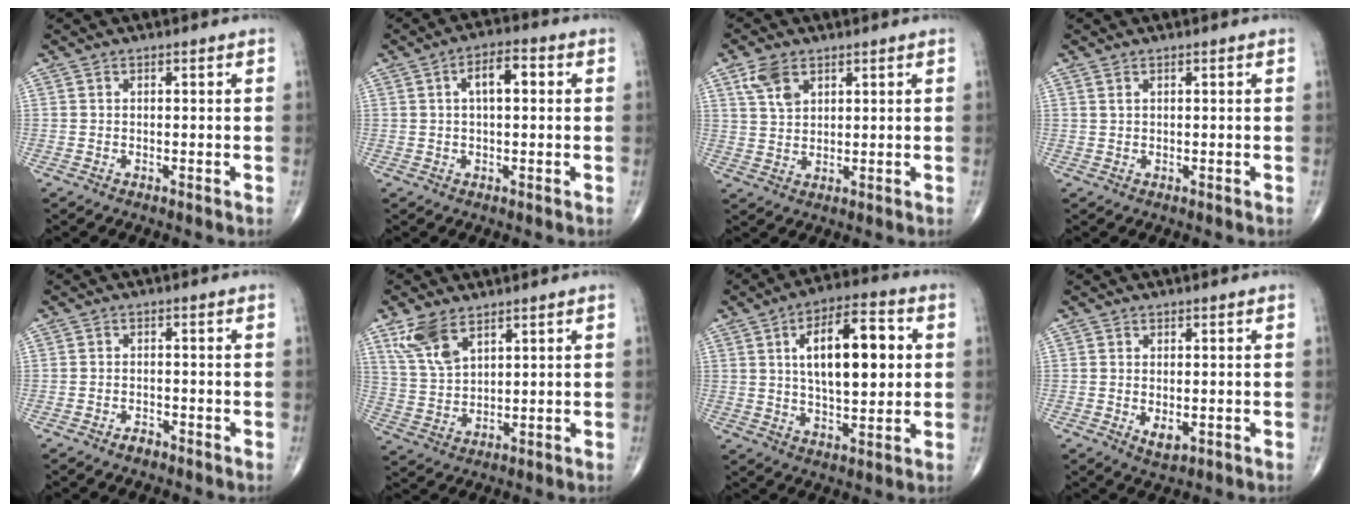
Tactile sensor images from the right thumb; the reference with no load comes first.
{"total": 5.8, "force": [1.2, 2.6, 5.1], "torque": [-0.079, 0.013, 0.015]}
{"total": 5.5, "force": [2.9, 3.2, 3.3], "torque": [-0.057, -0.007, 0.061]}
{"total": 0.8, "force": [0.5, 0.3, 0.5], "torque": [-0.011, 0.006, 0.013]}
{"total": 1.9, "force": [-1.4, 1.0, 0.7], "torque": [-0.014, 0.007, -0.024]}
{"total": 8.1, "force": [5.0, 3.8, 5.1], "torque": [-0.099, -0.015, 0.111]}
{"total": 16.0, "force": [3.2, 7.1, 14.0], "torque": [-0.201, 0.007, 0.049]}
{"total": 3.0, "force": [-0.6, 1.6, 2.4], "torque": [-0.039, -0.007, -0.003]}